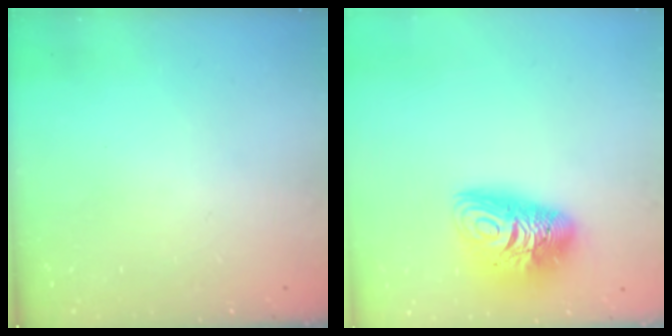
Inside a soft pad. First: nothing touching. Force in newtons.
{"total": 12.7, "press": 12.6, "slide": 1.3}